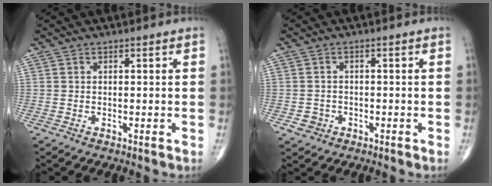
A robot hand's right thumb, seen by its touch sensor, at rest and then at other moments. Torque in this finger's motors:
{"motor_torque": [0.12, 0.07, -0.12, -0.08, 0.06]}